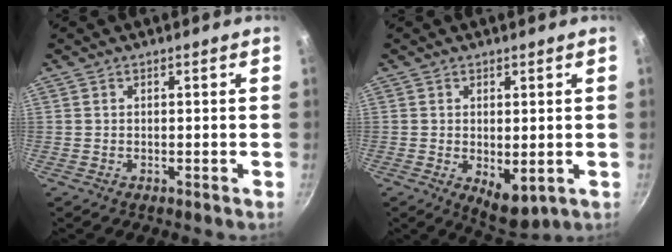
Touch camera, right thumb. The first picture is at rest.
{"total": 6.0, "force": [-0.4, 3.3, 5.0], "torque": [-0.063, -0.018, 0.004]}